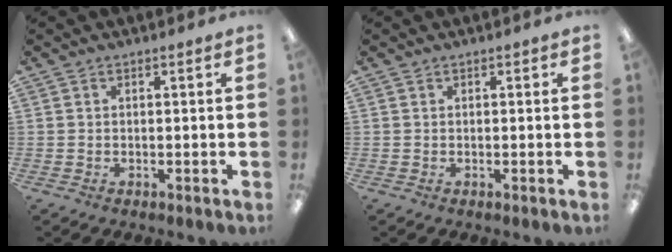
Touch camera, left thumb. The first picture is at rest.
{"total": 0.0}